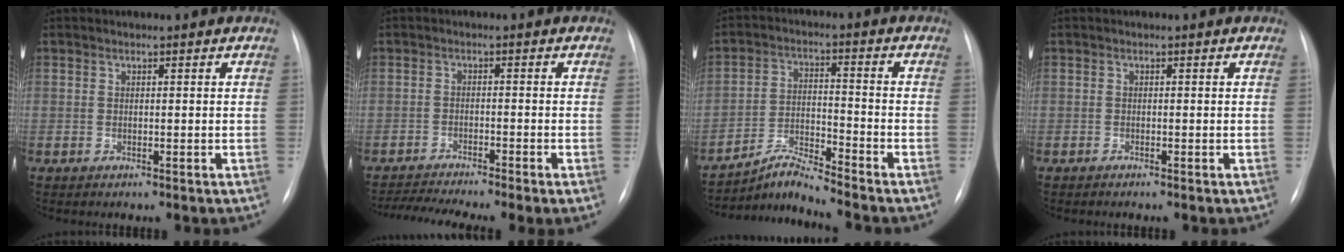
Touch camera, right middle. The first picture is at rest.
{"total": 7.2, "force": [-6.0, -0.7, 3.9], "torque": [-0.063, -0.015, -0.098]}
{"total": 6.1, "force": [-5.9, -1.4, 0.7], "torque": [-0.028, -0.005, -0.109]}
{"total": 0.0}